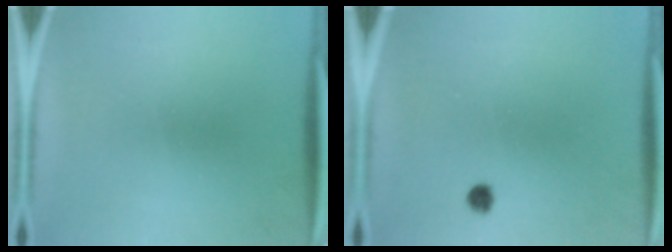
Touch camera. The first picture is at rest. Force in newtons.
{"total": 1.7}